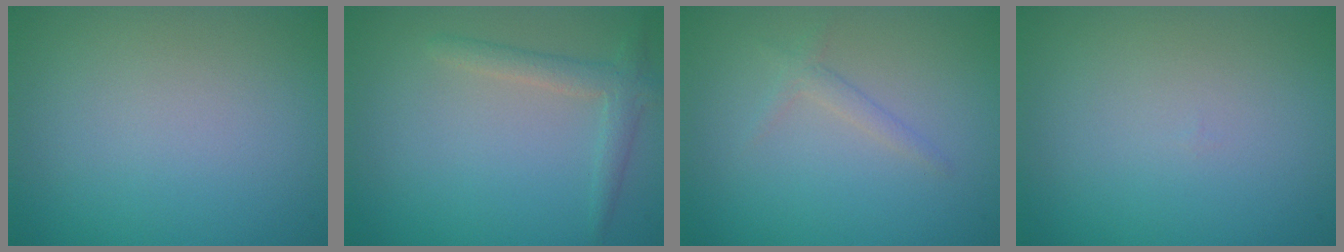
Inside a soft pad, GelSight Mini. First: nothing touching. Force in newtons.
{"total": 2.2, "press": 2.2, "slide": 0.1}
{"total": 1.1, "press": 1.1, "slide": 0.1}
{"total": 0.0}